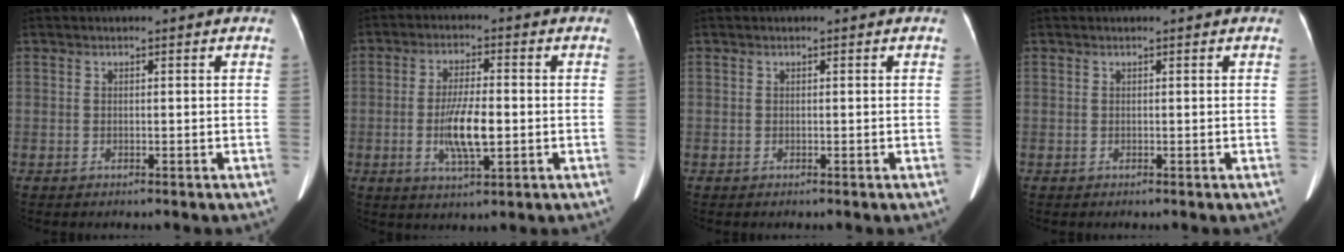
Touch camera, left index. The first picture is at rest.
{"total": 7.5, "force": [-1.4, 1.7, 7.2], "torque": [-0.140, -0.004, -0.024]}
{"total": 0.0}
{"total": 0.0}